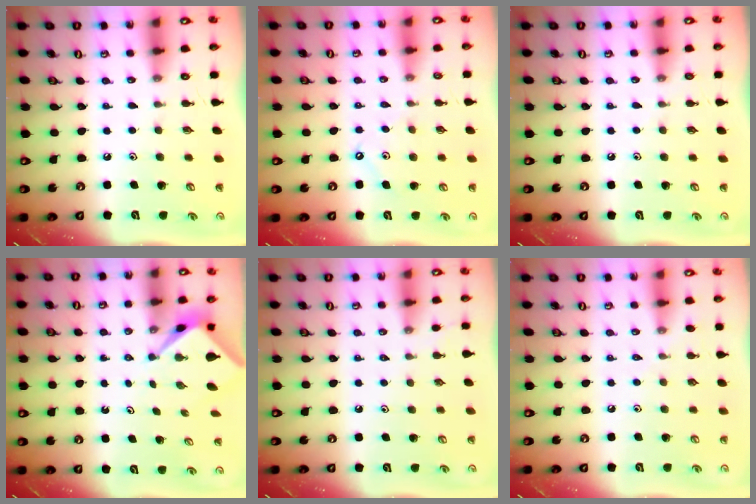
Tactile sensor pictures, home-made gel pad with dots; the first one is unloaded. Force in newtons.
{"total": 5.6, "press": 5.6, "slide": 0.4}
{"total": 2.6, "press": 2.6, "slide": 0.4}
{"total": 2.2, "press": 2.2, "slide": 0.2}
{"total": 0.9, "press": 0.9, "slide": 0.2}
{"total": 2.5, "press": 2.5, "slide": 0.5}